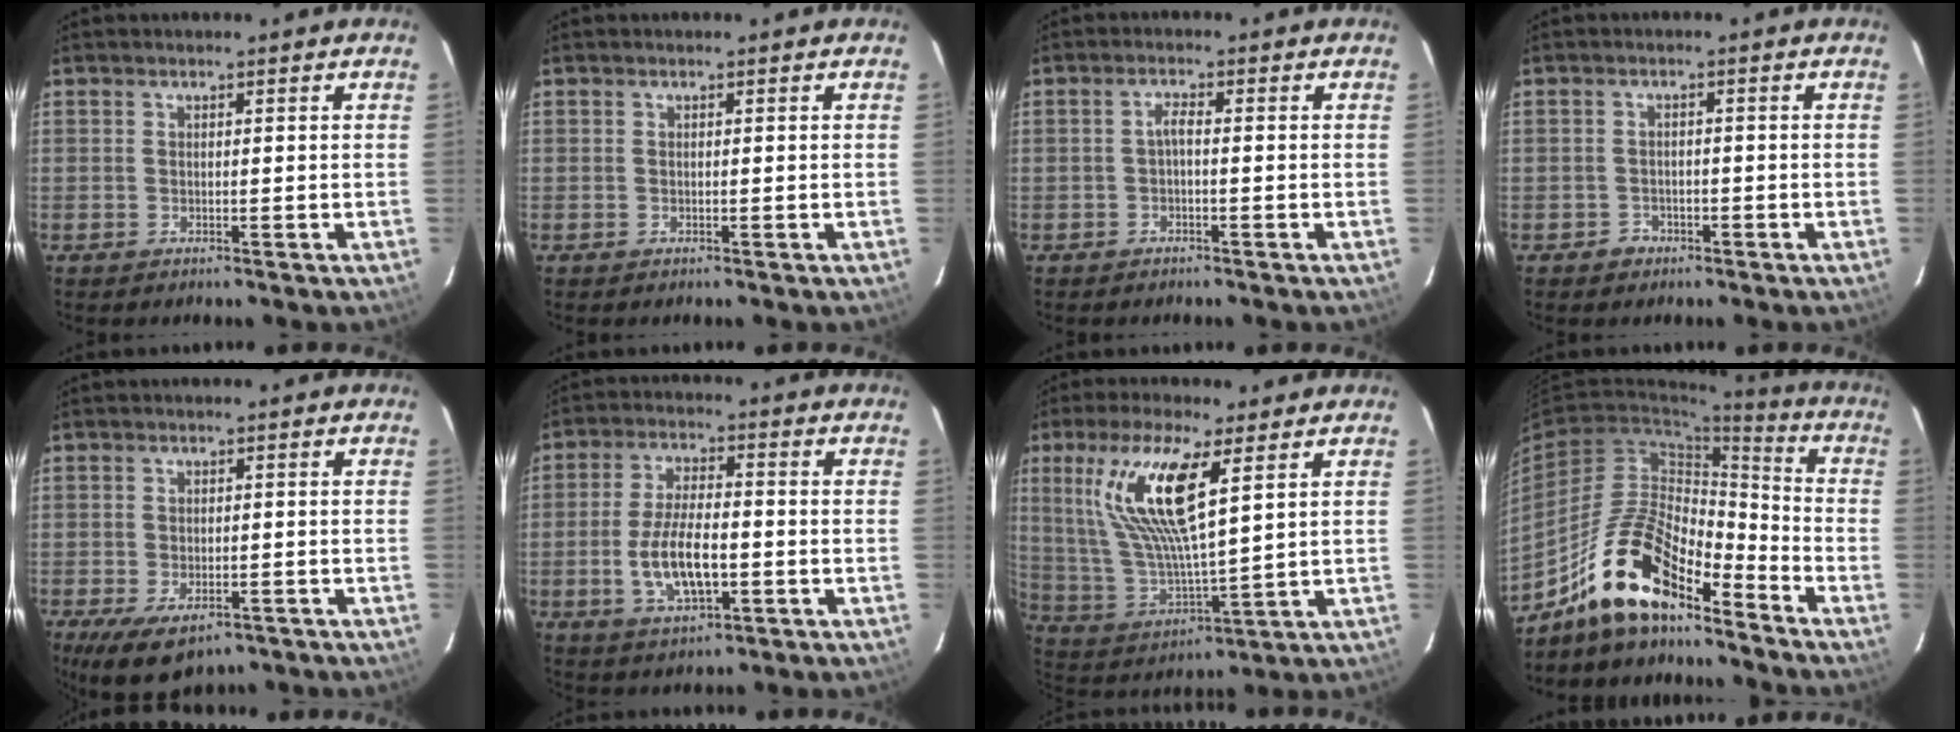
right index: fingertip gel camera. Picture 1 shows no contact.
{"total": 0.0}
{"total": 1.5, "force": [-0.6, 0.2, 1.4], "torque": [-0.028, 0.005, -0.012]}
{"total": 2.3, "force": [-1.4, 1.8, -0.1], "torque": [-0.003, 0.005, -0.019]}
{"total": 8.5, "force": [-5.1, 4.2, 5.4], "torque": [-0.111, -0.030, -0.074]}
{"total": 10.6, "force": [-2.7, 4.4, 9.3], "torque": [-0.186, -0.006, -0.044]}
{"total": 16.2, "force": [7.1, 3.1, 14.2], "torque": [-0.285, 0.000, 0.150]}
{"total": 15.7, "force": [-12.1, 4.9, 8.7], "torque": [-0.168, 0.012, -0.224]}